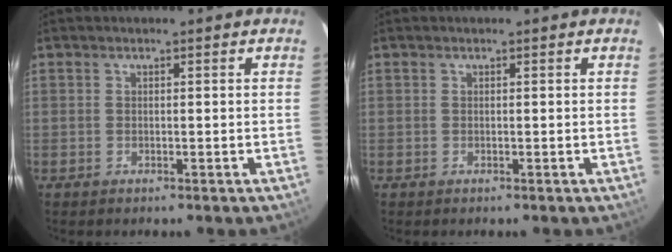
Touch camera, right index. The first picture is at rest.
{"total": 0.0}